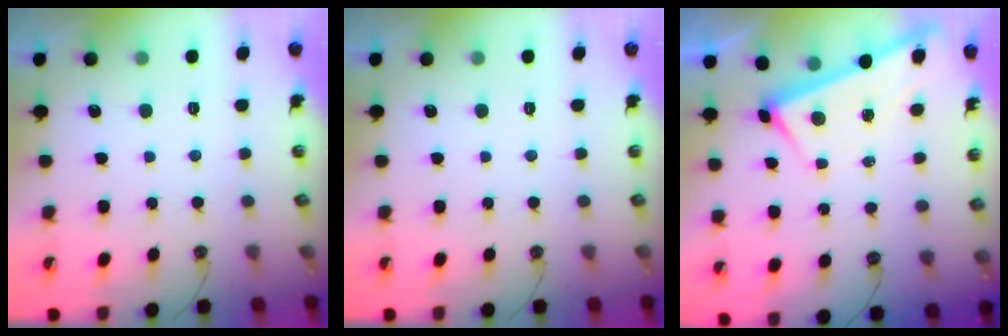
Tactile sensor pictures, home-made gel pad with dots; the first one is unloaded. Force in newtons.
{"total": 0.0}
{"total": 3.1, "press": 3.1, "slide": 0.2}